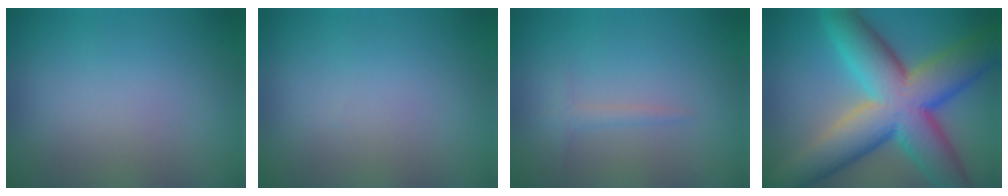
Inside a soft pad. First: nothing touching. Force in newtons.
{"total": 0.0}
{"total": 0.8, "press": 0.8, "slide": 0.1}
{"total": 13.6, "press": 13.6, "slide": 0.6}